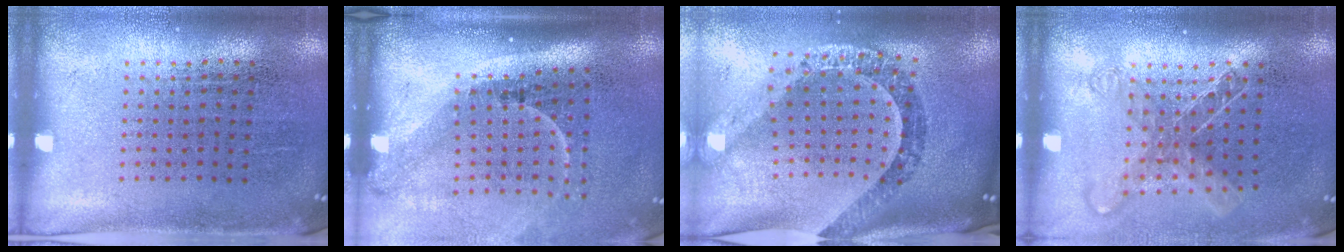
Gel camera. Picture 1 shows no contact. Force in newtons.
{"total": 2.2, "press": 1.5, "slide": 1.7}
{"total": 2.5, "press": 2.1, "slide": 1.3}
{"total": 1.4, "press": 1.2, "slide": 0.8}